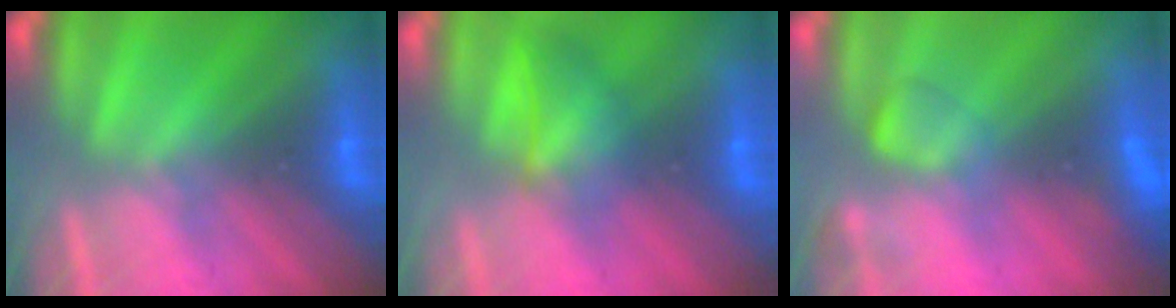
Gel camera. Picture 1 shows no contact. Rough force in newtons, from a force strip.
{"total": 1.3}
{"total": 2.5}